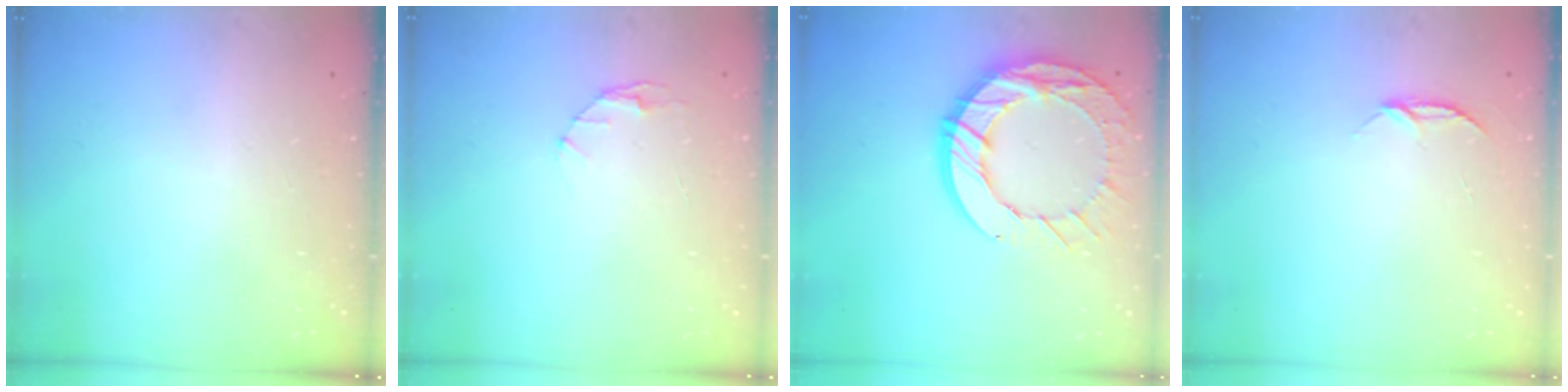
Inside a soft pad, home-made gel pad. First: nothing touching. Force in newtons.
{"total": 2.9, "press": 2.9, "slide": 0.4}
{"total": 18.3, "press": 18.3, "slide": 1.6}
{"total": 4.0, "press": 4.0, "slide": 0.4}